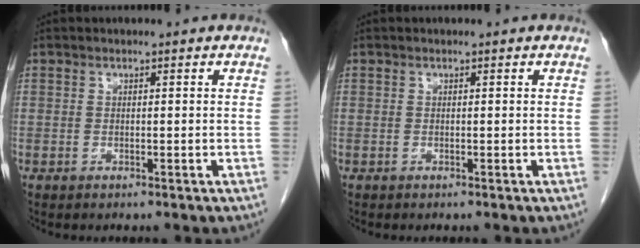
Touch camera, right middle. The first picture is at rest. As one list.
[{"total": 0.0}]